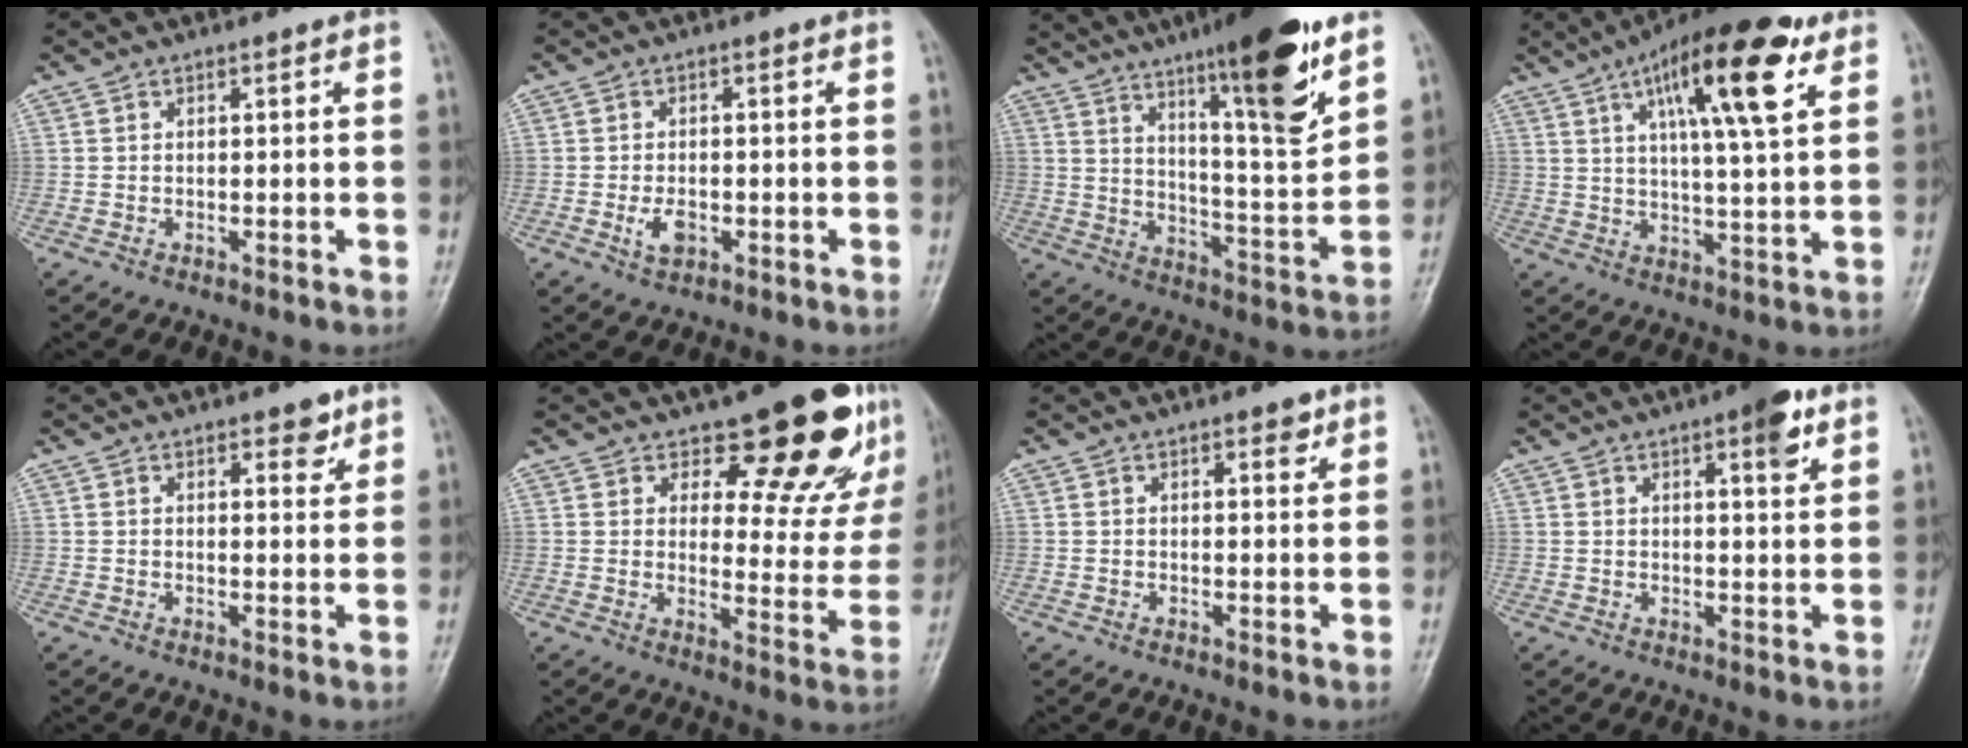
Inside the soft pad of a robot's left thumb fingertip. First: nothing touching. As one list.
[{"total": 3.3, "force": [-1.0, 2.0, 2.4], "torque": [-0.043, 0.000, -0.016]}, {"total": 19.3, "force": [12.0, 3.1, 14.8], "torque": [-0.198, -0.070, 0.191]}, {"total": 17.5, "force": [8.2, 4.4, 14.8], "torque": [-0.217, -0.018, 0.127]}, {"total": 3.1, "force": [2.2, 1.5, 1.7], "torque": [-0.005, -0.012, 0.029]}, {"total": 15.2, "force": [10.9, 6.3, 8.5], "torque": [-0.052, -0.090, 0.140]}, {"total": 2.3, "force": [1.5, 1.0, 1.4], "torque": [-0.008, -0.008, 0.020]}, {"total": 5.9, "force": [3.3, 1.6, 4.6], "torque": [-0.052, -0.014, 0.041]}]